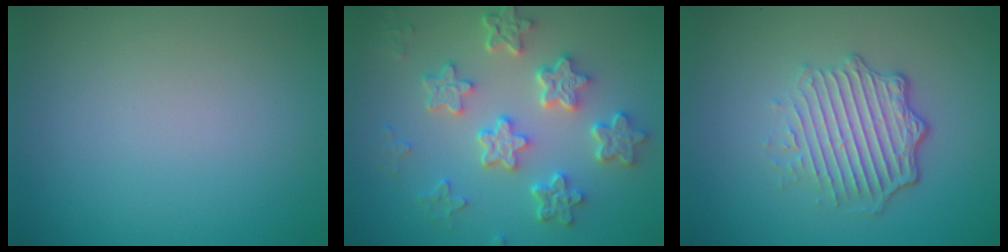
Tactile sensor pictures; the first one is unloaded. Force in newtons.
{"total": 6.2, "press": 4.9, "slide": 3.9}
{"total": 5.2, "press": 3.5, "slide": 3.8}